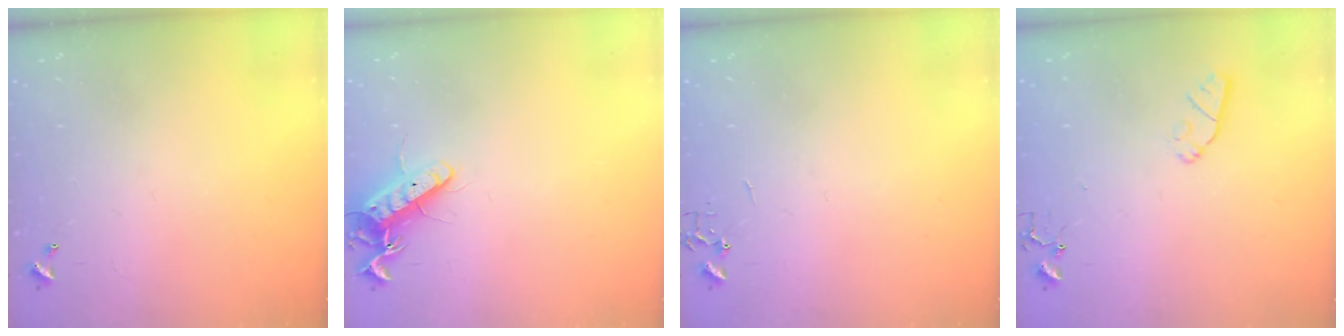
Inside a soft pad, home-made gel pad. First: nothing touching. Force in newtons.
{"total": 12.5, "press": 12.4, "slide": 1.0}
{"total": 0.0}
{"total": 6.6, "press": 6.6, "slide": 0.2}